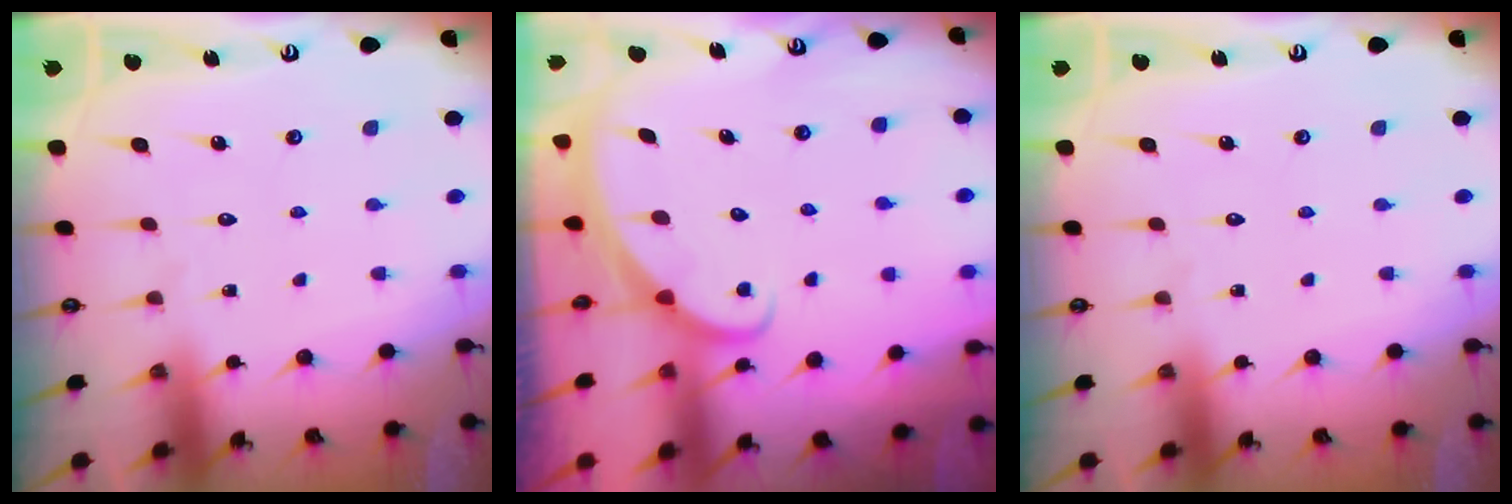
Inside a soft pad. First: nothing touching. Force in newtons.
{"total": 2.0, "press": 2.0, "slide": 0.0}
{"total": 0.0}